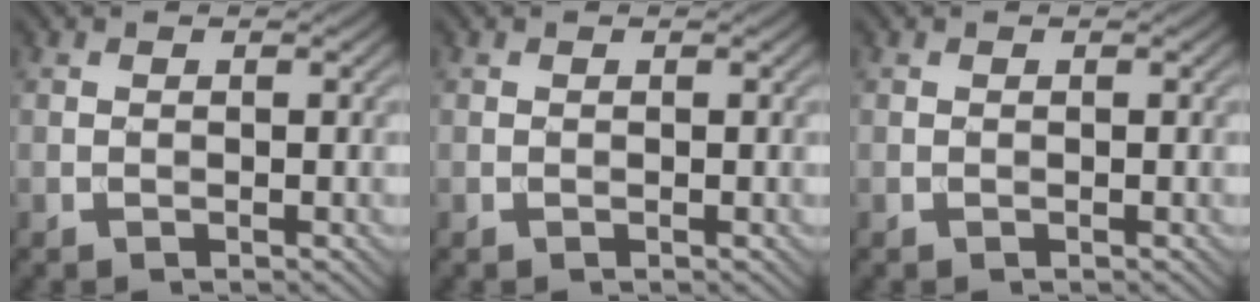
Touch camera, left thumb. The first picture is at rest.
{"total": 0.0}
{"total": 0.0}